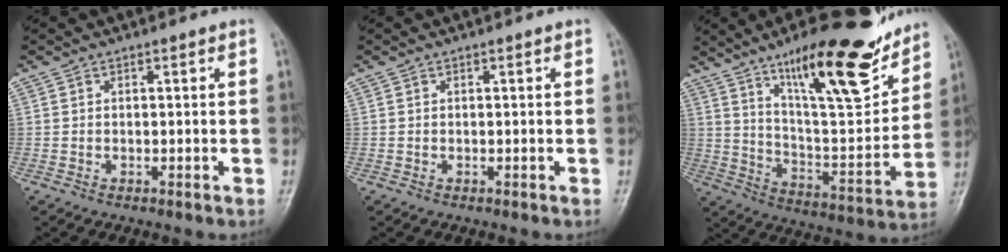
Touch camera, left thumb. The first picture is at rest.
{"total": 0.0}
{"total": 23.8, "force": [15.5, 6.5, 16.9], "torque": [-0.222, -0.076, 0.253]}